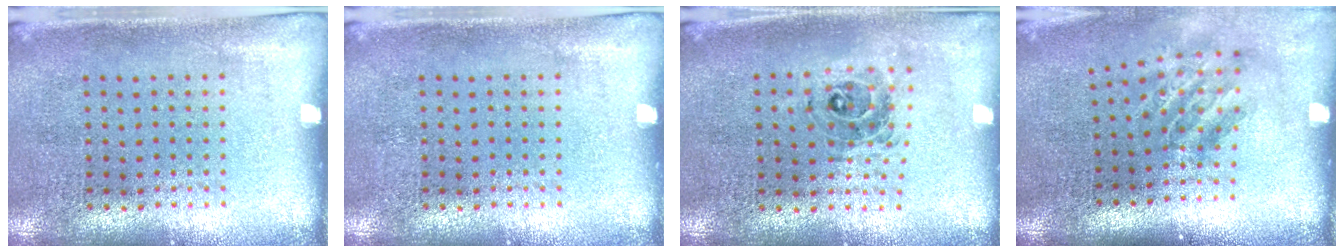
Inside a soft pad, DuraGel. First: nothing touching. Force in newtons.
{"total": 0.0}
{"total": 0.8, "press": 0.8, "slide": 0.2}
{"total": 1.9, "press": 1.3, "slide": 1.3}